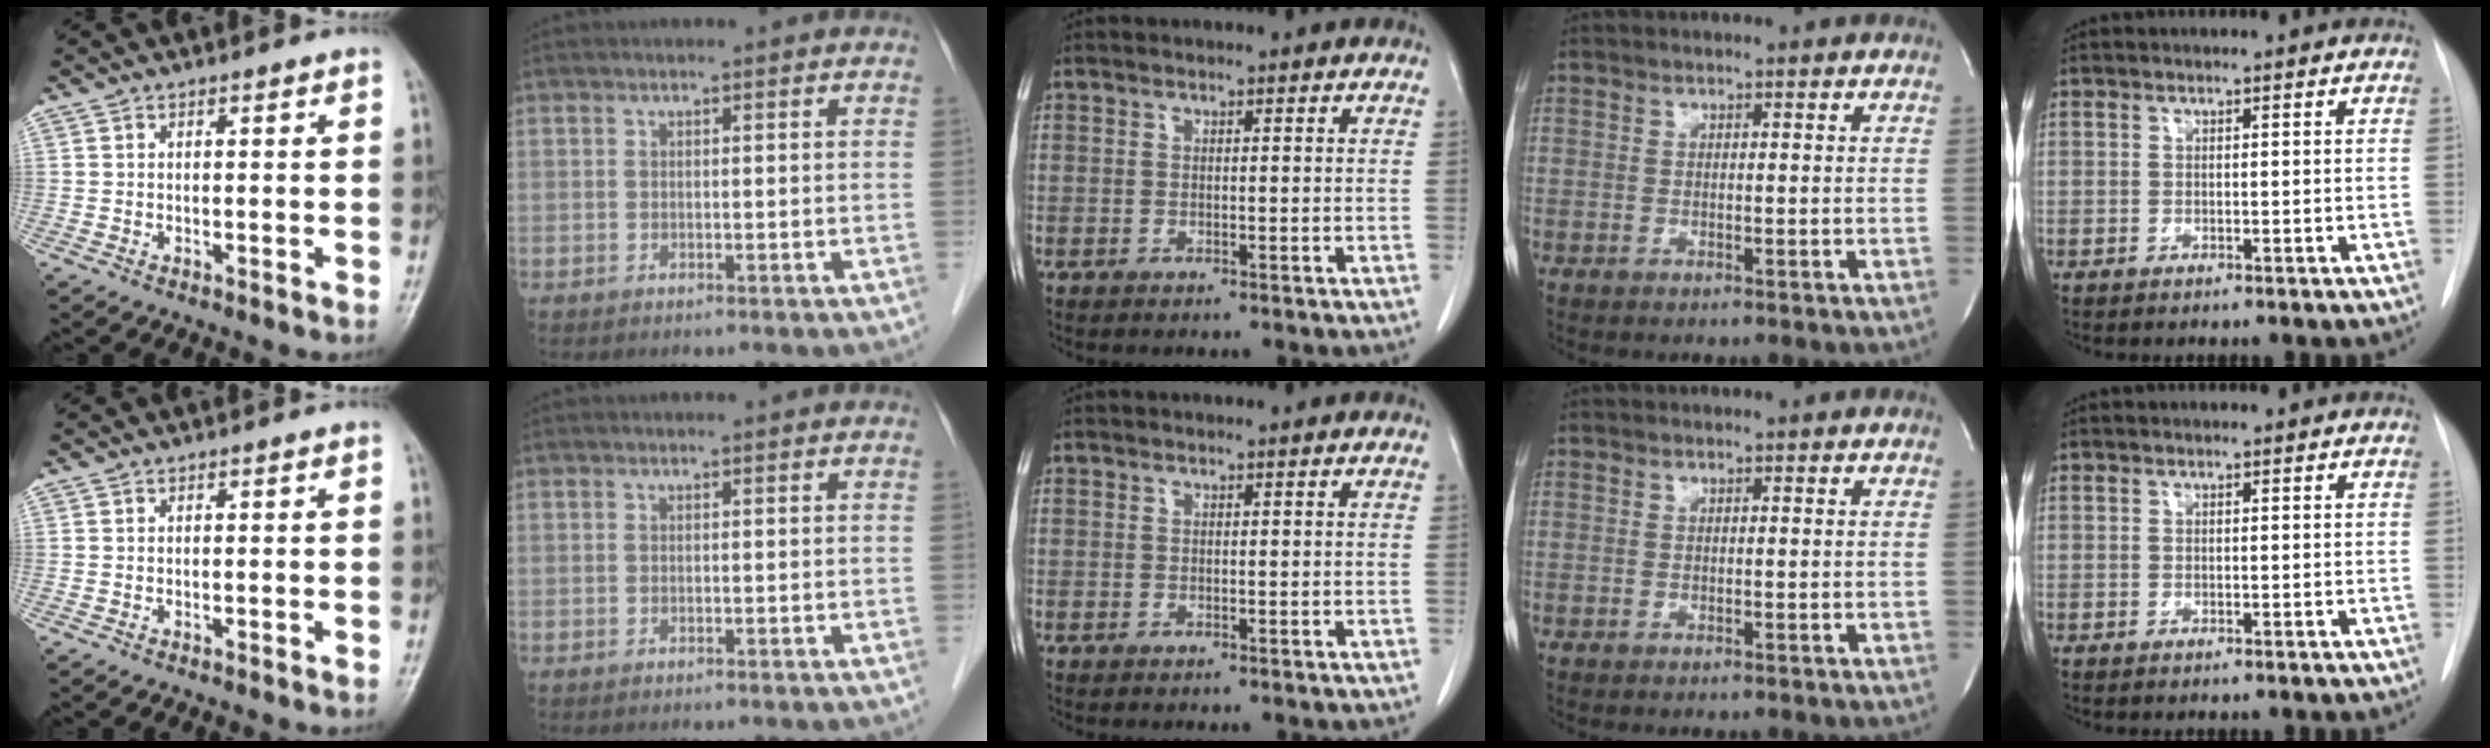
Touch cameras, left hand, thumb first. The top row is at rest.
{}